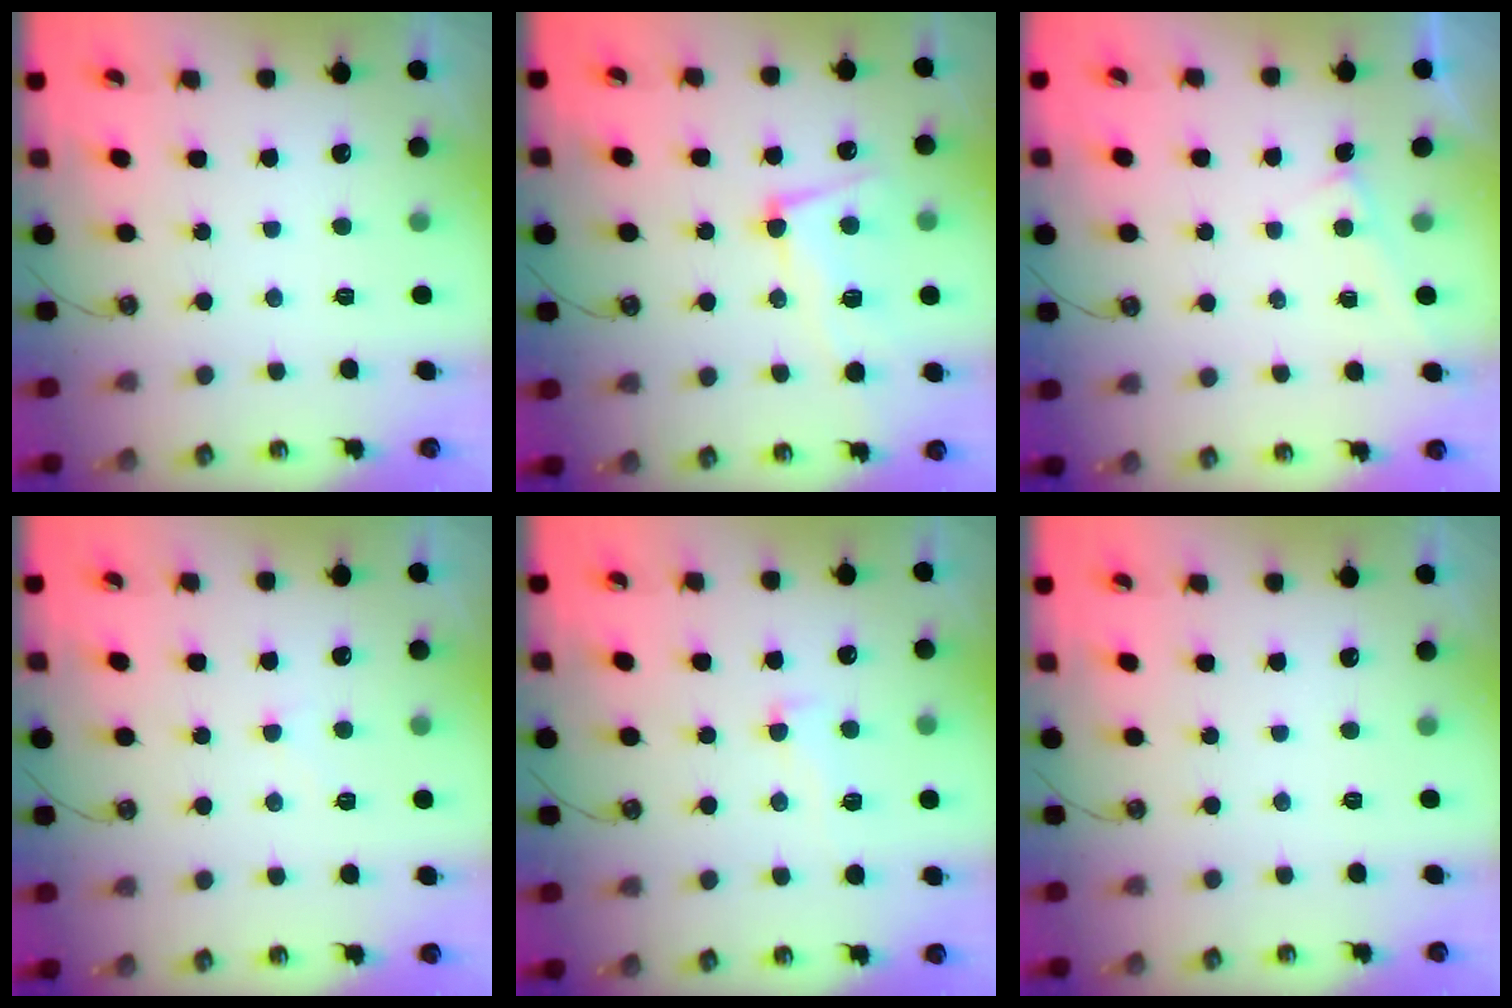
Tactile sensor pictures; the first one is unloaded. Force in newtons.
{"total": 7.4, "press": 7.3, "slide": 1.6}
{"total": 2.9, "press": 2.9, "slide": 0.1}
{"total": 0.9, "press": 0.5, "slide": 0.7}
{"total": 1.6, "press": 1.1, "slide": 1.1}
{"total": 0.0}